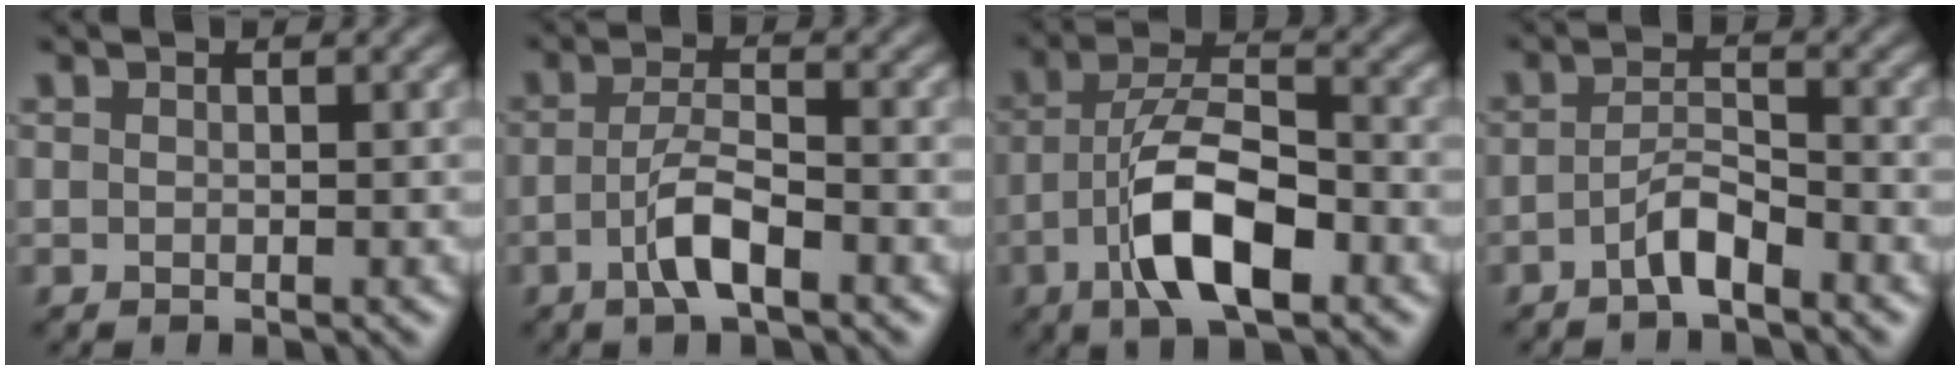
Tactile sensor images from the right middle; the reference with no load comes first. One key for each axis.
{"total": 3.6, "fx": -1.7, "fy": 0.9, "fz": 3.0, "tx": -0.065, "ty": 0.007, "tz": -0.035}
{"total": 7.6, "fx": -3.1, "fy": 3.0, "fz": 6.3, "tx": -0.118, "ty": 0.010, "tz": -0.060}
{"total": 2.5, "fx": -1.7, "fy": 0.6, "fz": 1.8, "tx": -0.039, "ty": 0.010, "tz": -0.034}